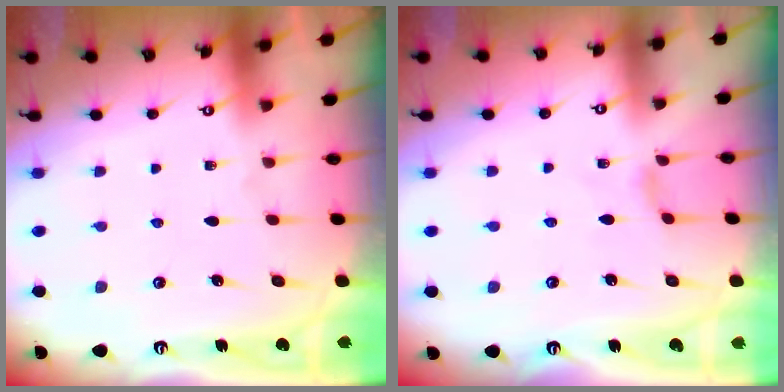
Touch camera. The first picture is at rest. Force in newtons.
{"total": 0.6, "press": 0.6, "slide": 0.2}